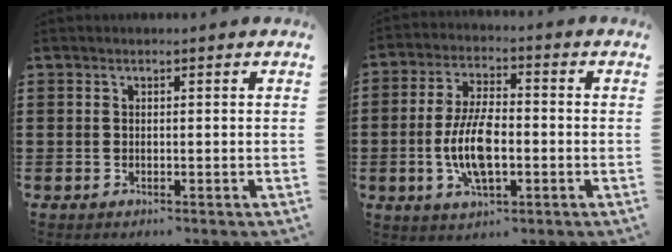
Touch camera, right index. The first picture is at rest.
{"total": 9.1, "force": [-1.8, 3.8, 8.1], "torque": [-0.178, -0.003, -0.038]}